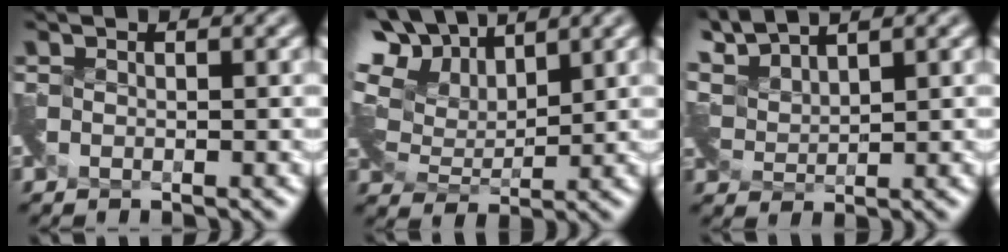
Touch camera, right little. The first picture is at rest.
{"total": 10.0, "force": [6.8, 5.1, 5.3], "torque": [-0.110, 0.037, 0.111]}
{"total": 4.5, "force": [4.4, 0.6, 1.0], "torque": [-0.033, 0.015, 0.090]}